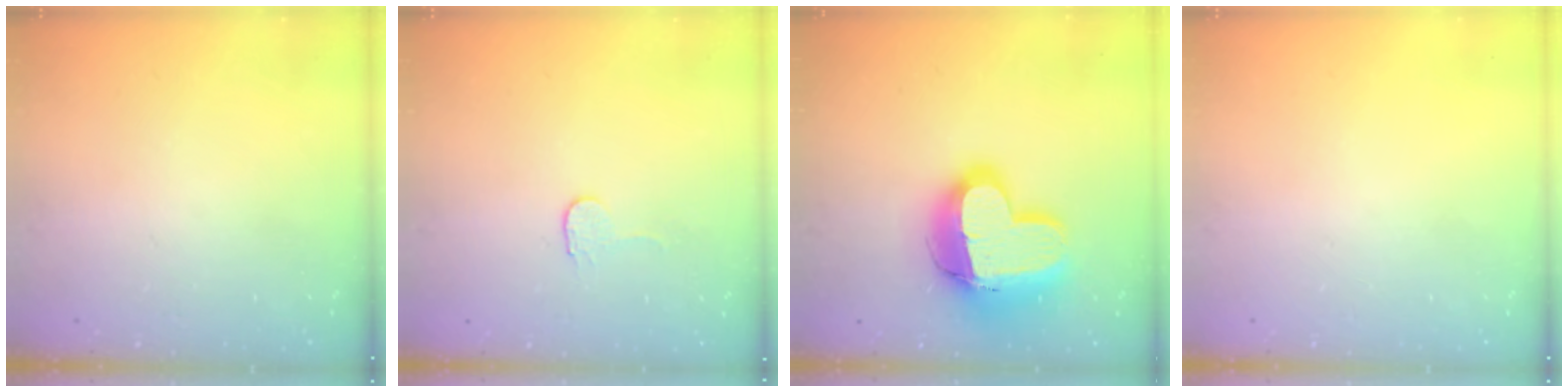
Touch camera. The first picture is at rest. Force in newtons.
{"total": 2.9, "press": 2.9, "slide": 0.3}
{"total": 18.9, "press": 18.8, "slide": 2.2}
{"total": 0.0}